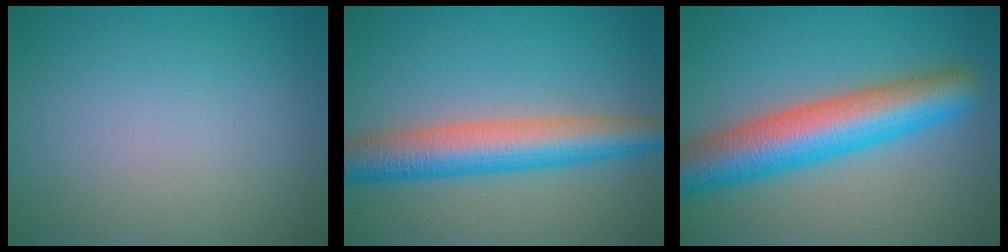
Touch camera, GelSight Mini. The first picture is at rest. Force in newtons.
{"total": 7.0, "press": 7.0, "slide": 0.2}
{"total": 9.0, "press": 9.0, "slide": 0.2}